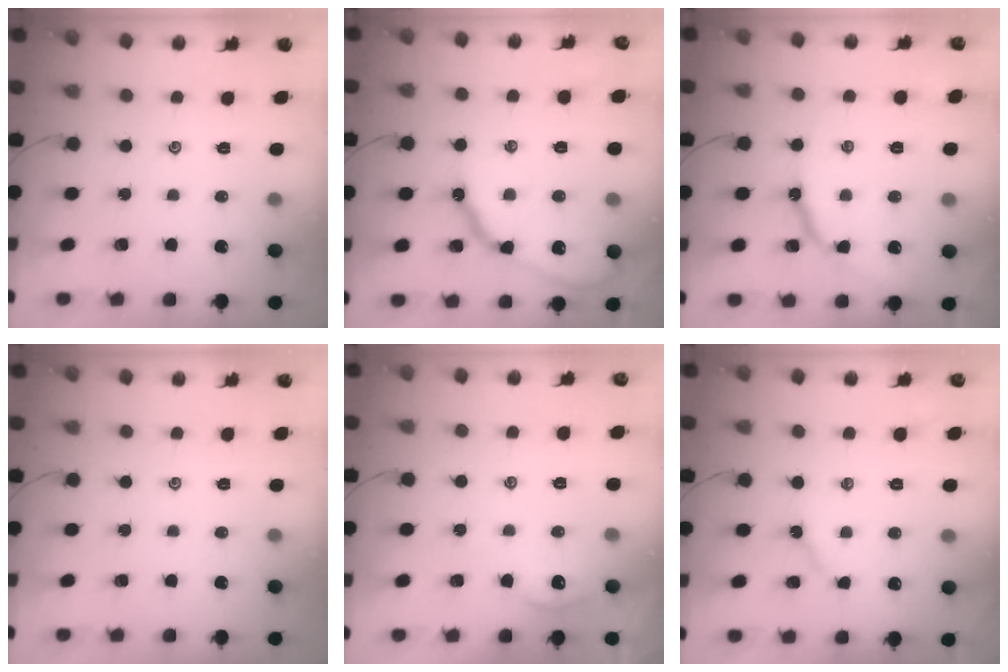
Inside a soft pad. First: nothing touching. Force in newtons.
{"total": 13.0, "press": 13.0, "slide": 1.1}
{"total": 9.3, "press": 9.3, "slide": 0.9}
{"total": 0.0}
{"total": 1.6, "press": 1.5, "slide": 0.3}
{"total": 3.6, "press": 3.5, "slide": 0.7}